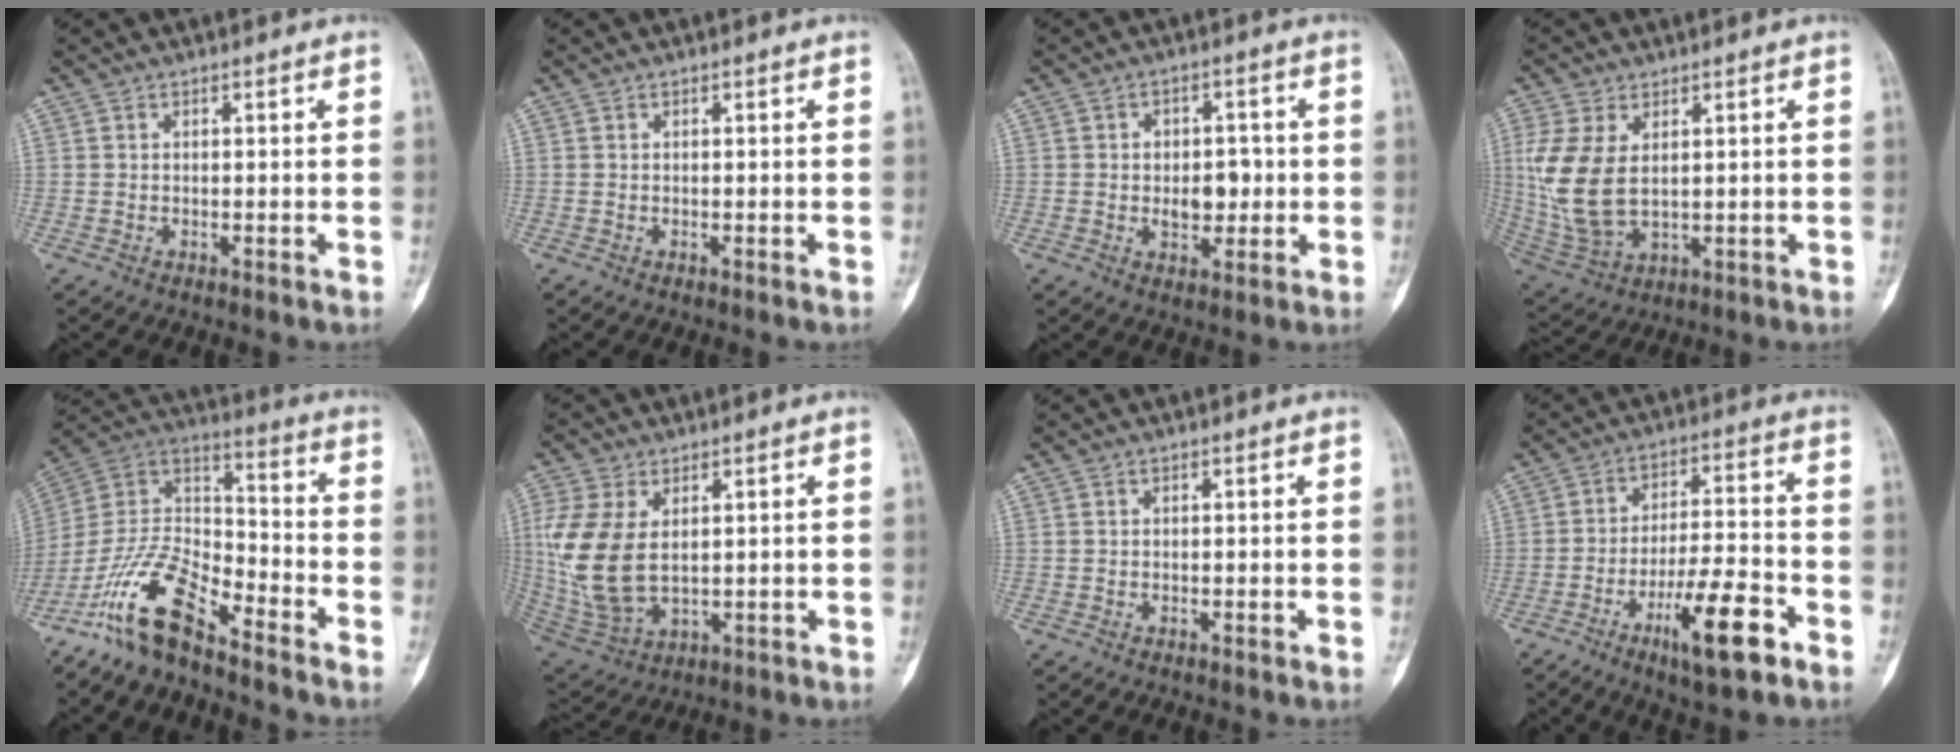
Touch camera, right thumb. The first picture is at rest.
{"total": 0.0}
{"total": 6.2, "force": [-0.4, 4.3, 4.3], "torque": [-0.032, 0.007, -0.002]}
{"total": 12.2, "force": [2.1, 7.2, 9.6], "torque": [-0.214, -0.011, 0.057]}
{"total": 14.6, "force": [-10.9, 4.9, 8.5], "torque": [-0.155, 0.083, -0.214]}
{"total": 13.9, "force": [2.2, 8.2, 10.9], "torque": [-0.244, -0.012, 0.059]}
{"total": 0.0}
{"total": 12.7, "force": [-6.6, 3.0, 10.4], "torque": [-0.175, 0.035, -0.106]}